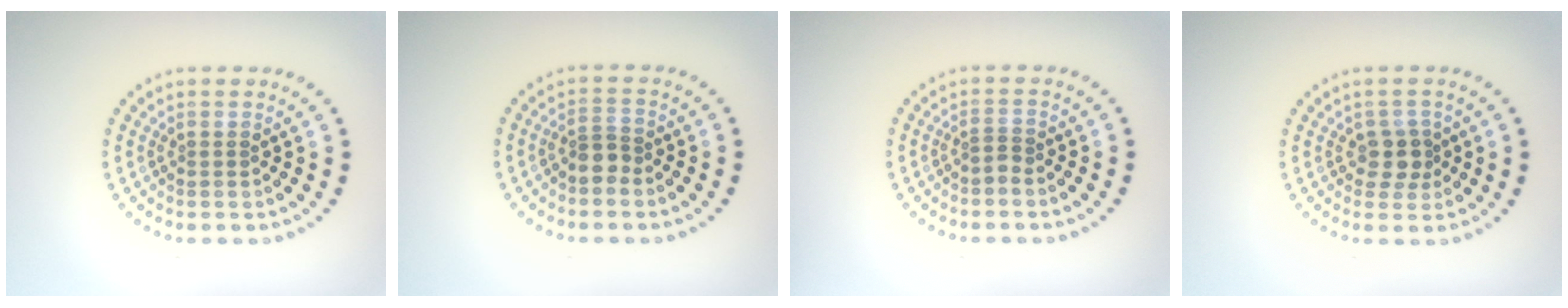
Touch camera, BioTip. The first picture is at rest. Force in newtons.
{"total": 1.9, "press": 1.6, "slide": 1.0}
{"total": 1.0, "press": 0.6, "slide": 0.8}
{"total": 2.4, "press": 2.1, "slide": 1.2}